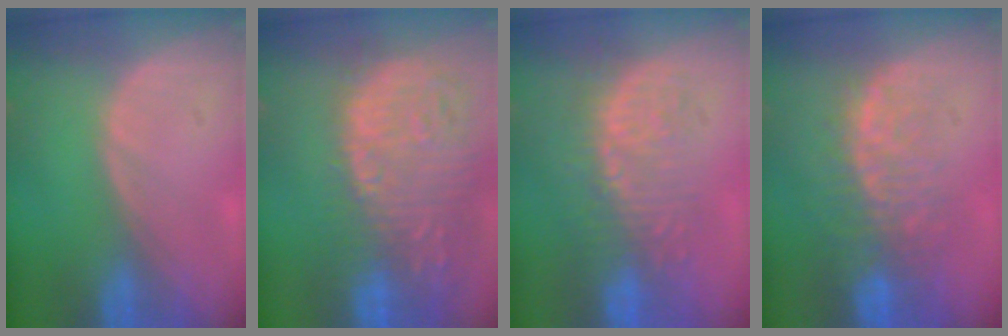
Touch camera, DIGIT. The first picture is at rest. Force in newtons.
{"total": 15.8, "press": 13.0, "slide": 9.0}
{"total": 8.9, "press": 8.7, "slide": 1.8}
{"total": 9.1, "press": 8.3, "slide": 3.8}